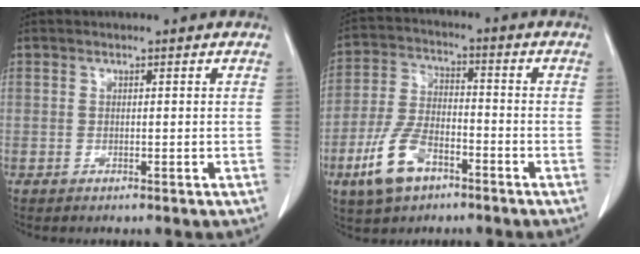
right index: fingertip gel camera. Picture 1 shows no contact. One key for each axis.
{"total": 10.0, "fx": -5.4, "fy": 4.9, "fz": 6.9, "tx": -0.158, "ty": 0.002, "tz": -0.102}